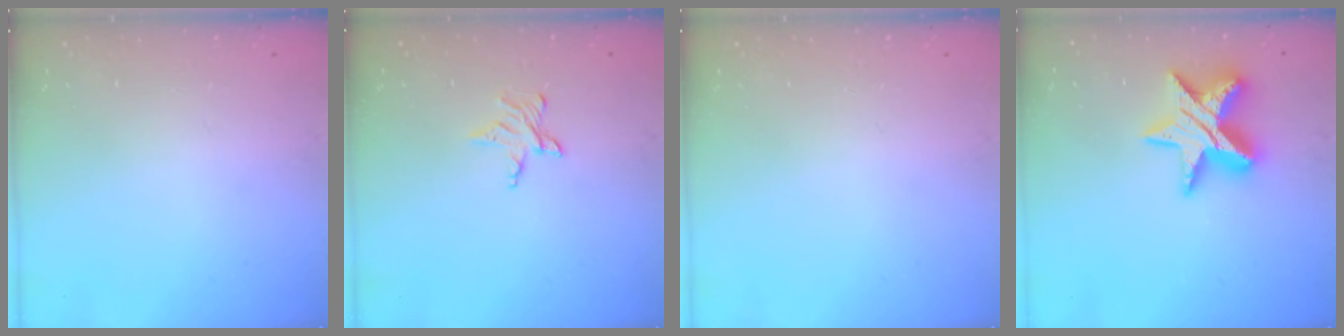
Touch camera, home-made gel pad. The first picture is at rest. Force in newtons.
{"total": 4.1, "press": 4.1, "slide": 0.5}
{"total": 0.0}
{"total": 15.7, "press": 15.7, "slide": 1.3}